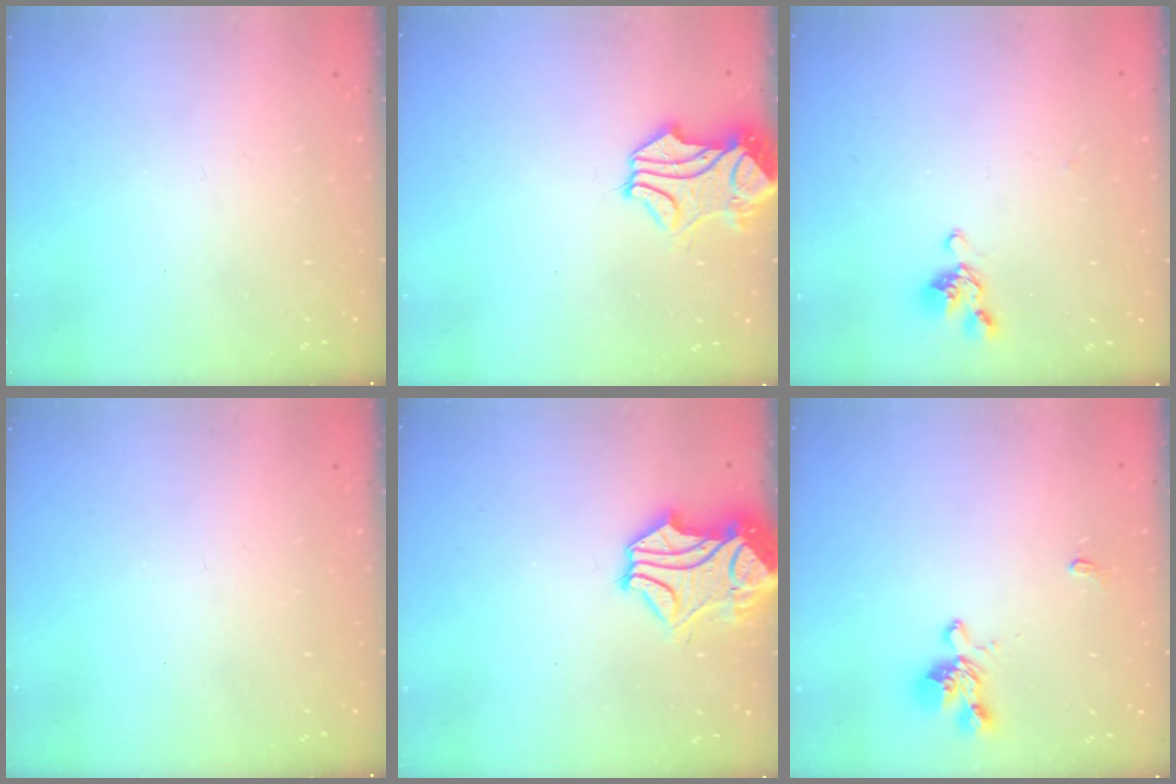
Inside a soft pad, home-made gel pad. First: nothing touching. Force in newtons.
{"total": 1.8, "press": 1.2, "slide": 1.2}
{"total": 2.7, "press": 2.5, "slide": 0.8}
{"total": 0.0}
{"total": 3.7, "press": 3.3, "slide": 1.6}
{"total": 1.6, "press": 1.1, "slide": 1.1}